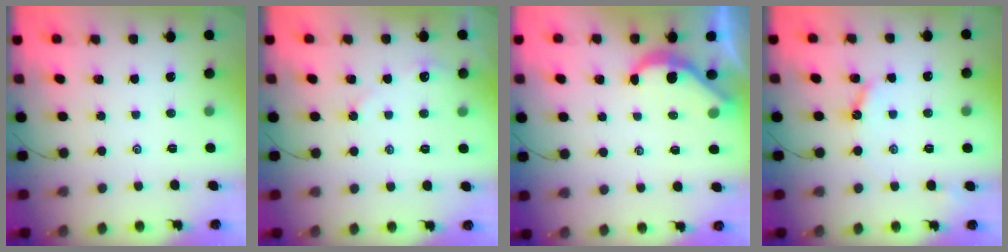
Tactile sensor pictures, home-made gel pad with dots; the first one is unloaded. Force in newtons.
{"total": 3.2, "press": 3.2, "slide": 0.3}
{"total": 4.6, "press": 4.6, "slide": 0.5}
{"total": 6.3, "press": 6.3, "slide": 0.1}